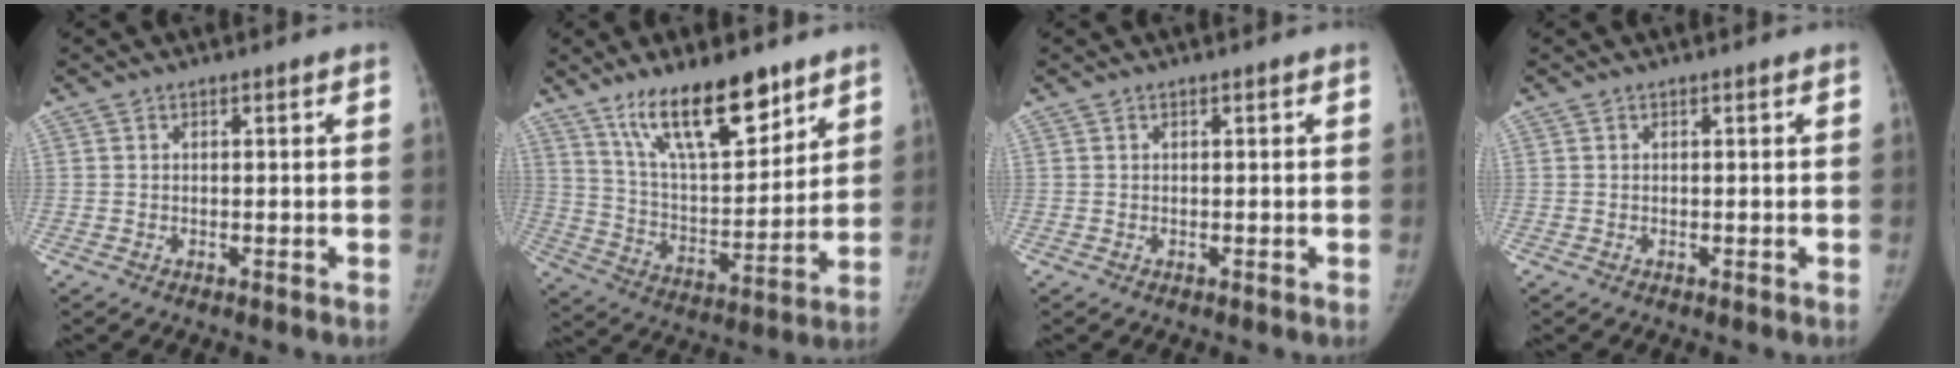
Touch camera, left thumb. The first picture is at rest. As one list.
[{"total": 18.1, "force": [12.3, 6.4, 11.8], "torque": [-0.158, -0.071, 0.223]}, {"total": 0.0}, {"total": 0.0}]